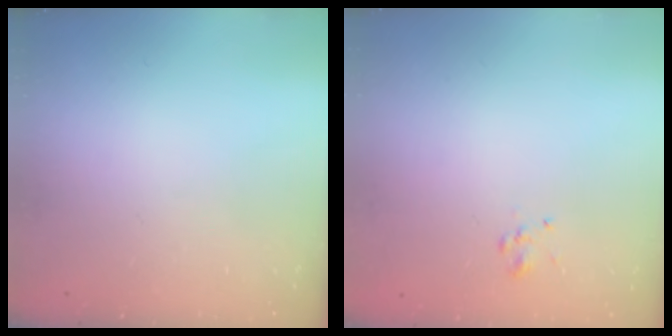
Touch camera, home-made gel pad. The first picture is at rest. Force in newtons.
{"total": 1.0, "press": 0.8, "slide": 0.6}